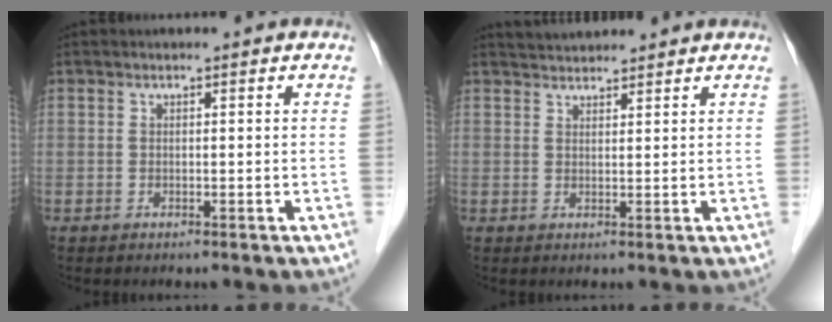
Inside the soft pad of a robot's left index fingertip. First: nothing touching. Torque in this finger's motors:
{"motor_torque": [-0.12, -0.22, -0.01, -0.01]}